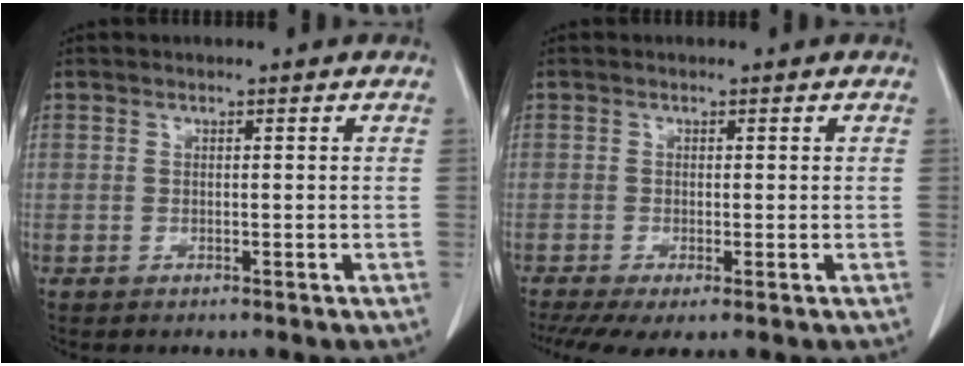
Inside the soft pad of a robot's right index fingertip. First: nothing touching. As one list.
[{"total": 5.0, "force": [-3.0, 1.4, 3.8], "torque": [-0.068, -0.014, -0.052]}]